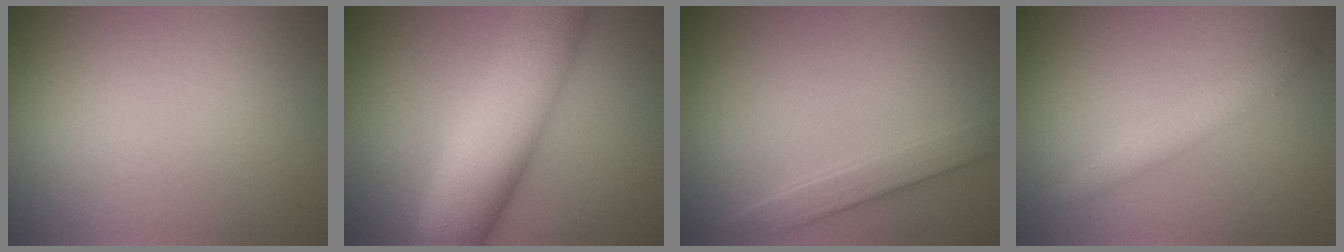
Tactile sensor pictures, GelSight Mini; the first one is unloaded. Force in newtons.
{"total": 11.1, "press": 11.1, "slide": 0.5}
{"total": 2.2, "press": 2.2, "slide": 0.1}
{"total": 2.9, "press": 2.9, "slide": 0.4}